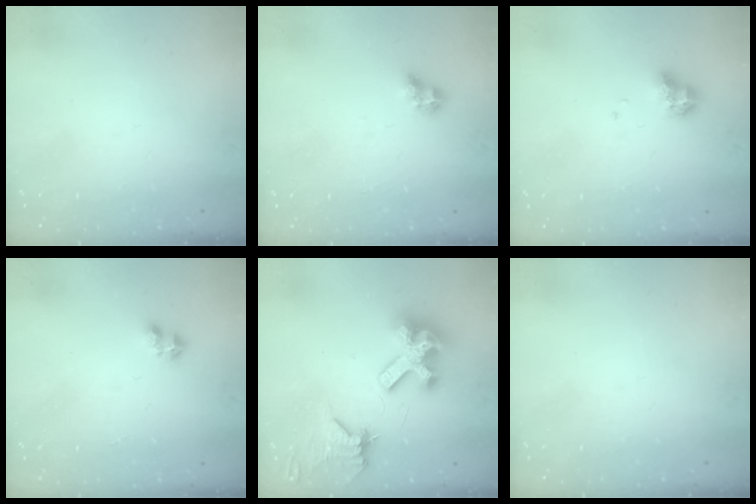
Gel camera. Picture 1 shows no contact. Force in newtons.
{"total": 4.7, "press": 4.7, "slide": 0.3}
{"total": 8.1, "press": 8.1, "slide": 0.5}
{"total": 2.9, "press": 2.8, "slide": 0.5}
{"total": 12.7, "press": 12.6, "slide": 1.8}
{"total": 0.0}